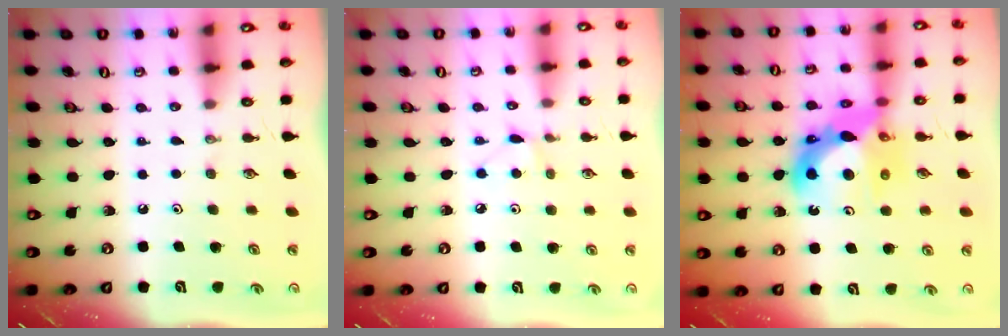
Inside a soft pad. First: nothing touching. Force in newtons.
{"total": 4.1, "press": 4.0, "slide": 0.7}
{"total": 14.5, "press": 14.4, "slide": 1.7}